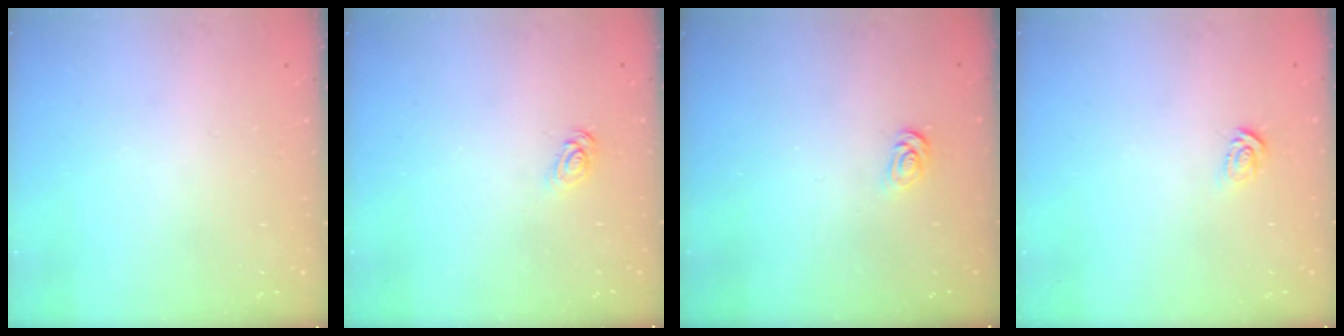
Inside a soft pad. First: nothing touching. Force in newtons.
{"total": 3.3, "press": 3.3, "slide": 0.3}
{"total": 2.6, "press": 2.6, "slide": 0.4}
{"total": 3.1, "press": 3.1, "slide": 0.0}